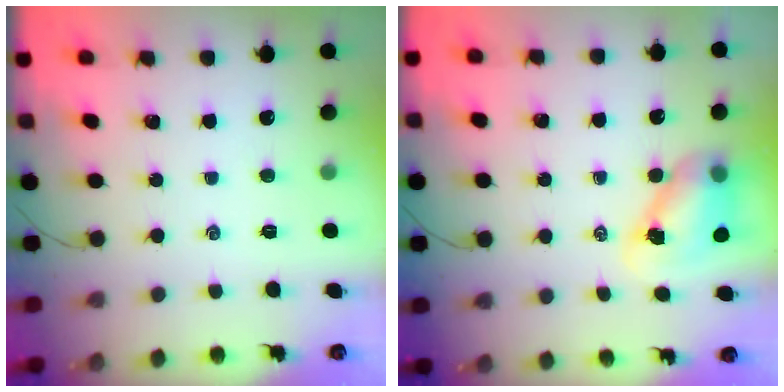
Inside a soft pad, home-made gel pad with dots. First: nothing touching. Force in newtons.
{"total": 7.5, "press": 7.4, "slide": 1.3}